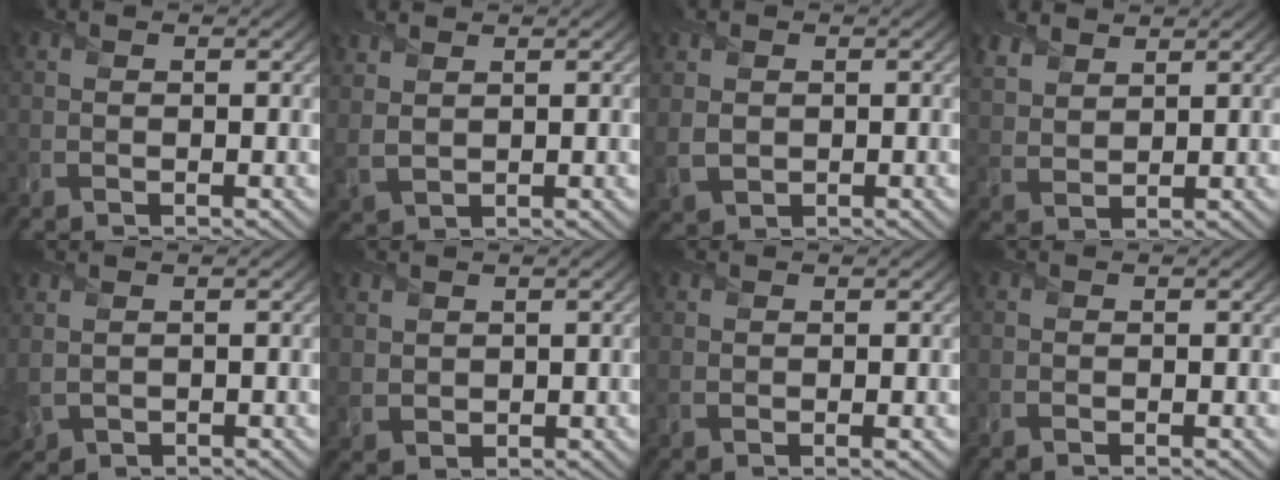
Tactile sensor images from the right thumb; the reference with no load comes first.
{"total": 2.8, "force": [1.8, 1.2, 1.8], "torque": [-0.047, 0.004, 0.045]}
{"total": 3.3, "force": [0.4, 2.5, 2.0], "torque": [-0.046, -0.003, 0.012]}
{"total": 4.5, "force": [3.6, 1.9, 1.7], "torque": [-0.050, 0.008, 0.081]}
{"total": 2.1, "force": [0.6, 1.3, 1.6], "torque": [-0.046, -0.001, 0.019]}
{"total": 2.3, "force": [1.5, 1.6, 0.5], "torque": [-0.020, -0.003, 0.038]}
{"total": 0.7, "force": [0.4, 0.1, 0.5], "torque": [-0.013, 0.003, 0.008]}
{"total": 0.0}